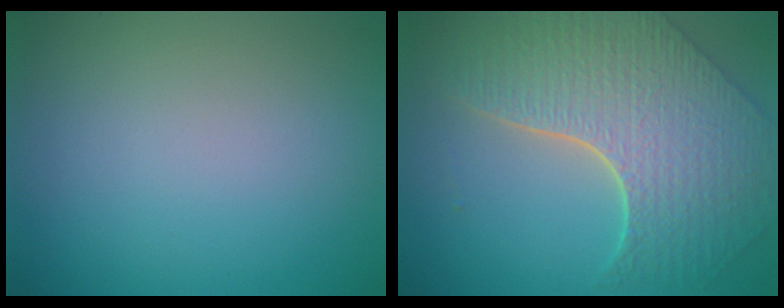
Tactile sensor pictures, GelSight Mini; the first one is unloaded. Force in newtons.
{"total": 8.4, "press": 6.0, "slide": 5.8}